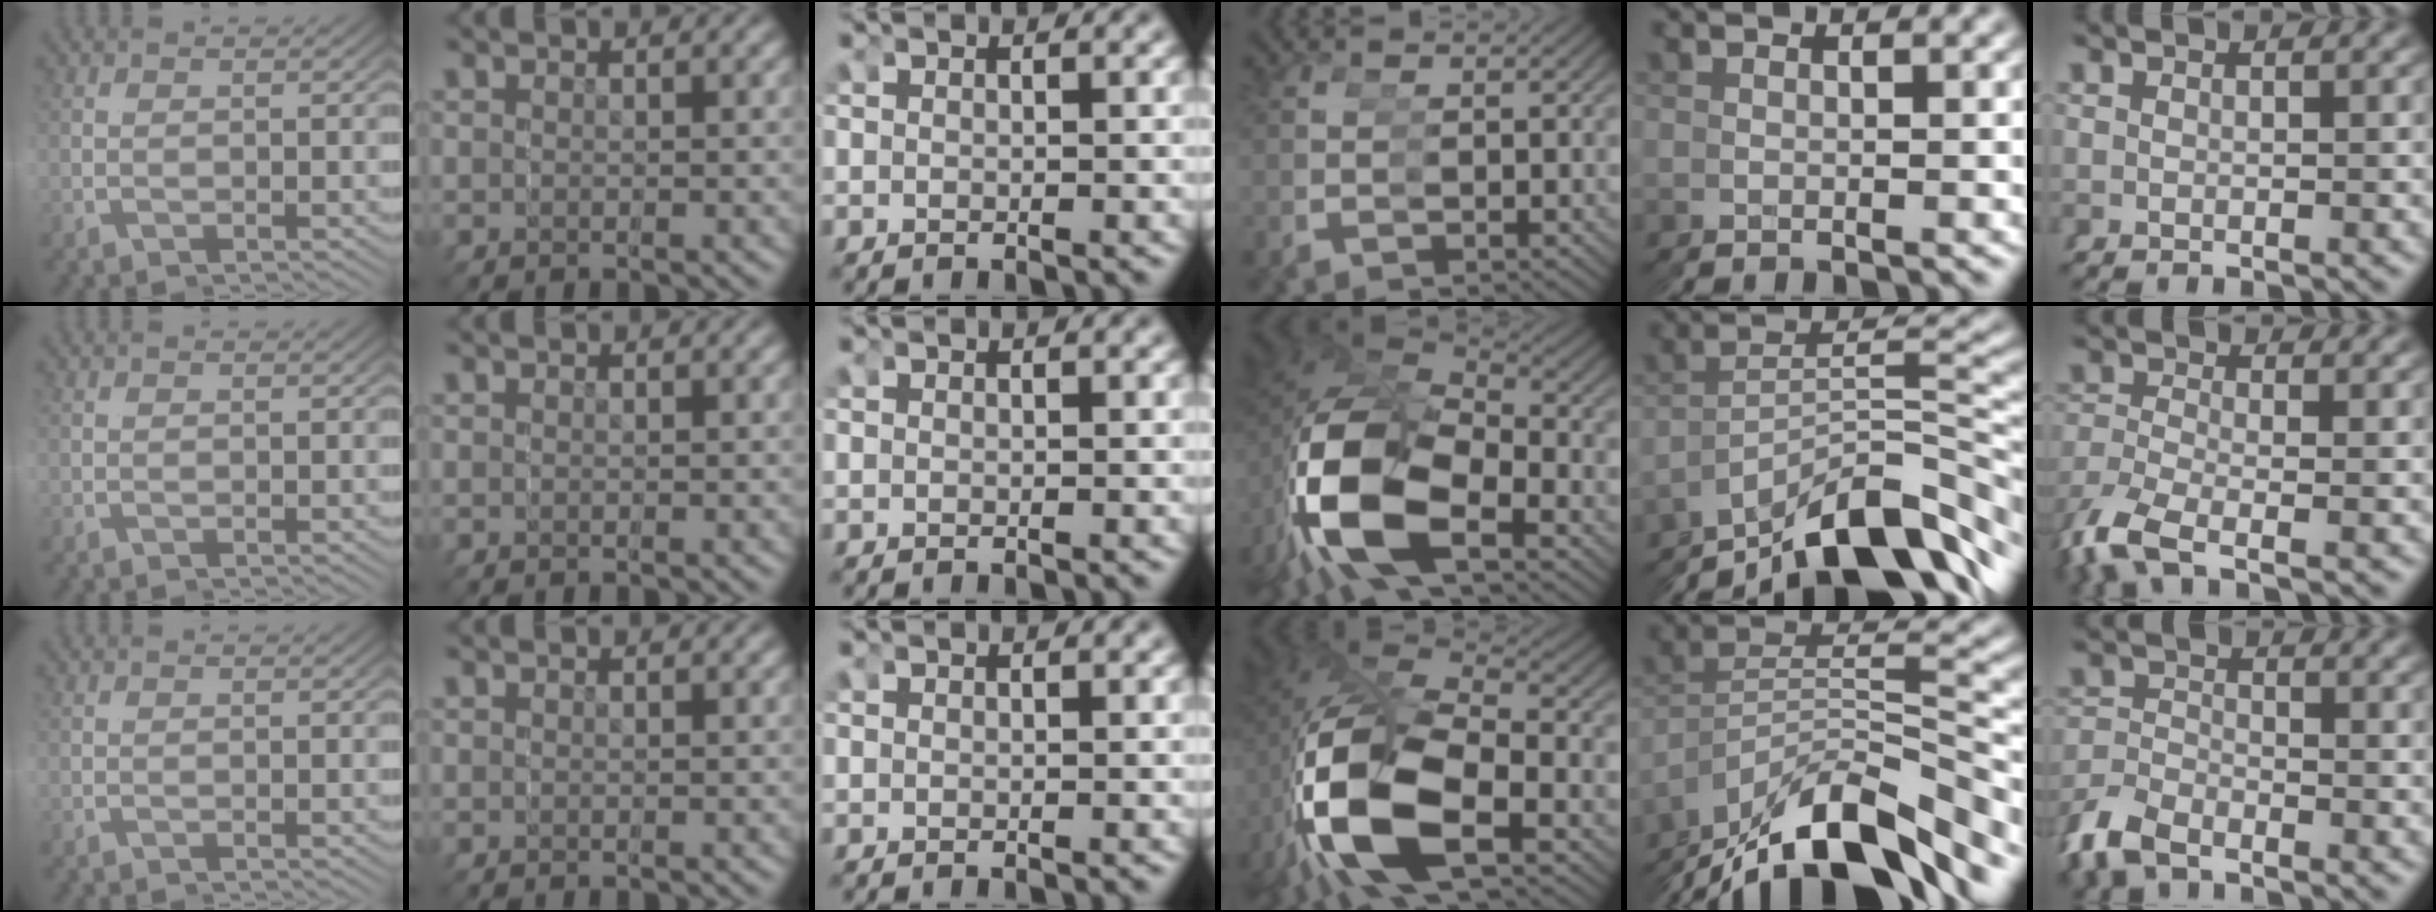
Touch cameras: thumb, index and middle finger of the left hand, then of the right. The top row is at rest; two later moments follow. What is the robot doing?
{"motion": "grasp_and_lifting", "object": "markers"}